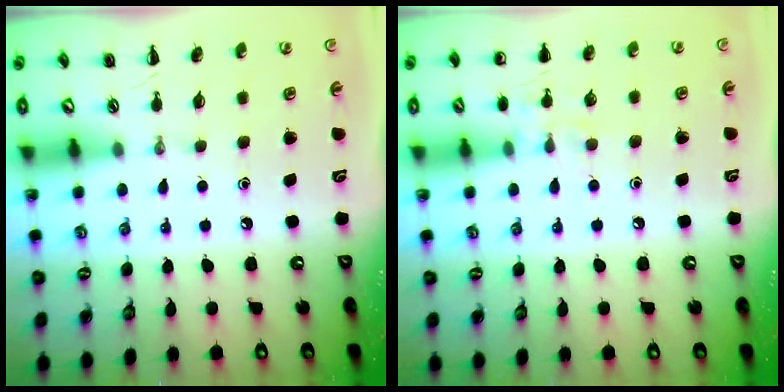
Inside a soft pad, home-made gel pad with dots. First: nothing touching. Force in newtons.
{"total": 6.9, "press": 6.5, "slide": 2.1}